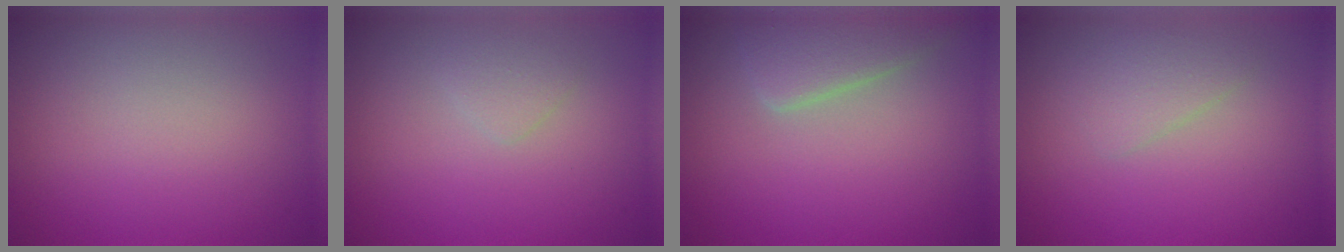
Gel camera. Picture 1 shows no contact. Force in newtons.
{"total": 1.1, "press": 1.1, "slide": 0.1}
{"total": 3.6, "press": 3.5, "slide": 0.2}
{"total": 1.7, "press": 1.7, "slide": 0.1}